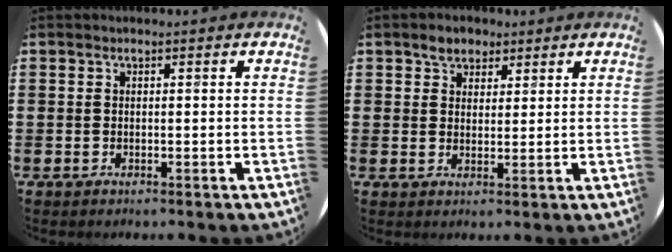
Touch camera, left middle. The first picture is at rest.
{"total": 3.0, "force": [2.4, 1.7, 0.6], "torque": [-0.008, 0.006, 0.044]}